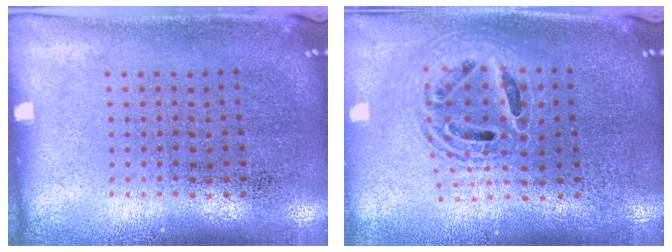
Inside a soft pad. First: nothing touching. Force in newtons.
{"total": 1.9, "press": 1.6, "slide": 1.1}